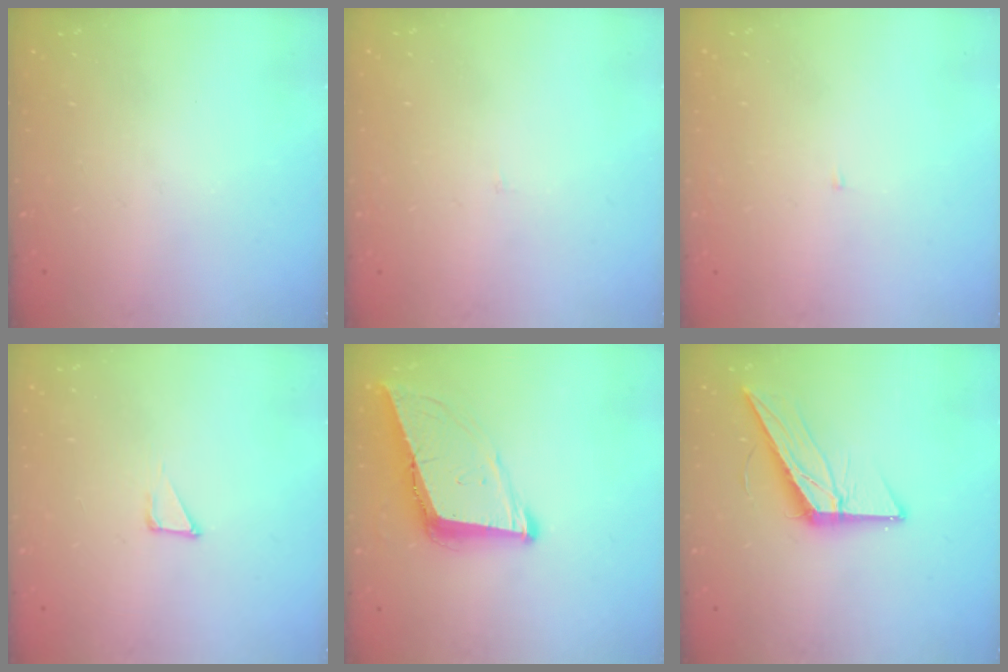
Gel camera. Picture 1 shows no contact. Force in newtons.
{"total": 2.0, "press": 2.0, "slide": 0.1}
{"total": 2.1, "press": 2.1, "slide": 0.2}
{"total": 2.7, "press": 2.7, "slide": 0.3}
{"total": 10.3, "press": 9.6, "slide": 3.6}
{"total": 13.9, "press": 13.9, "slide": 0.5}